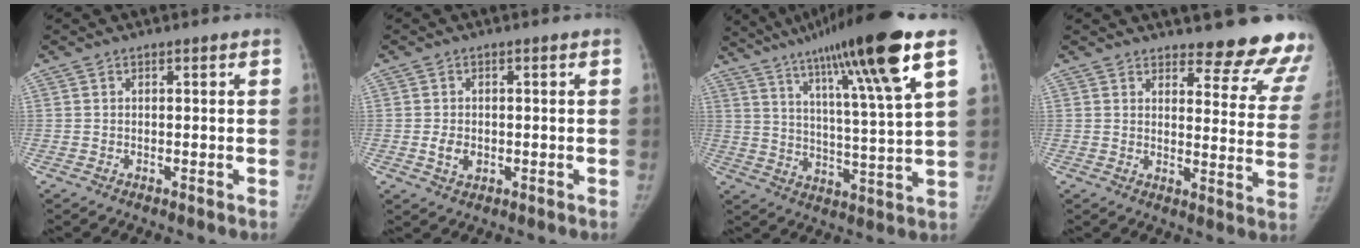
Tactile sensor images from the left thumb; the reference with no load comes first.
{"total": 3.1, "force": [-0.7, 2.3, 2.0], "torque": [-0.030, 0.001, -0.008]}
{"total": 21.4, "force": [12.6, 0.8, 17.3], "torque": [-0.263, -0.039, 0.199]}
{"total": 16.2, "force": [14.8, 4.3, 5.0], "torque": [-0.003, -0.123, 0.155]}